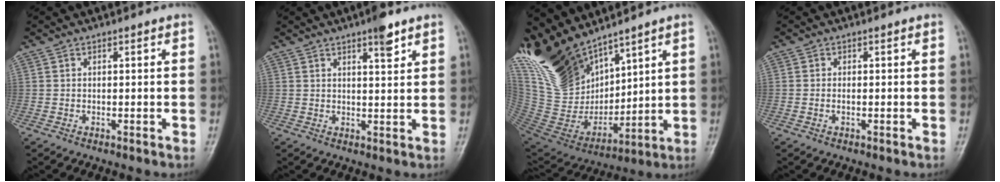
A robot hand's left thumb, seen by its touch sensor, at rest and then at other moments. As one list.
[{"total": 4.3, "force": [2.8, 0.9, 3.1], "torque": [-0.038, -0.016, 0.041]}, {"total": 20.2, "force": [15.5, 8.3, 10.1], "torque": [-0.164, -0.071, 0.320]}, {"total": 0.7, "force": [-0.2, 0.3, 0.6], "torque": [-0.013, 0.004, -0.003]}]